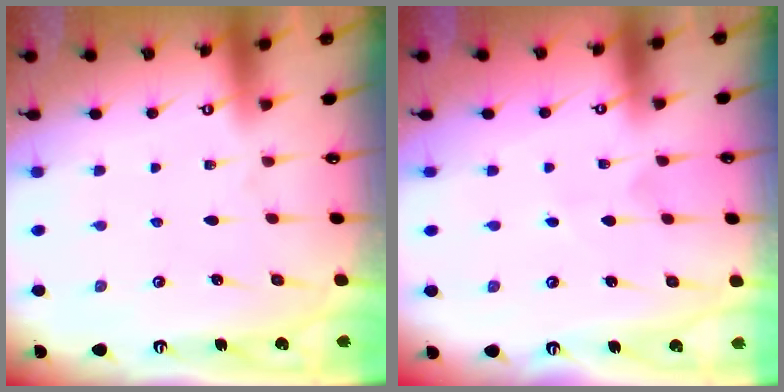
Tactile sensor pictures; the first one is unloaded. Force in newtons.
{"total": 2.2, "press": 2.2, "slide": 0.2}